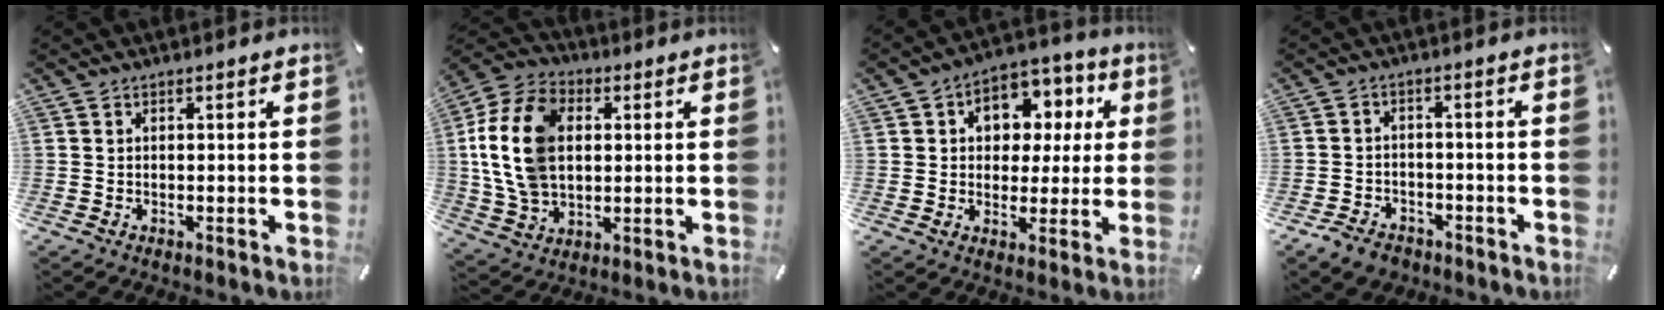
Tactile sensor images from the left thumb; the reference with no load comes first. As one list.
[{"total": 16.9, "force": [1.7, 12.7, 11.1], "torque": [-0.260, 0.012, 0.030]}, {"total": 9.6, "force": [2.2, 8.3, 4.3], "torque": [-0.065, -0.012, 0.041]}, {"total": 4.9, "force": [-3.6, 3.1, 1.3], "torque": [-0.030, 0.019, -0.070]}]